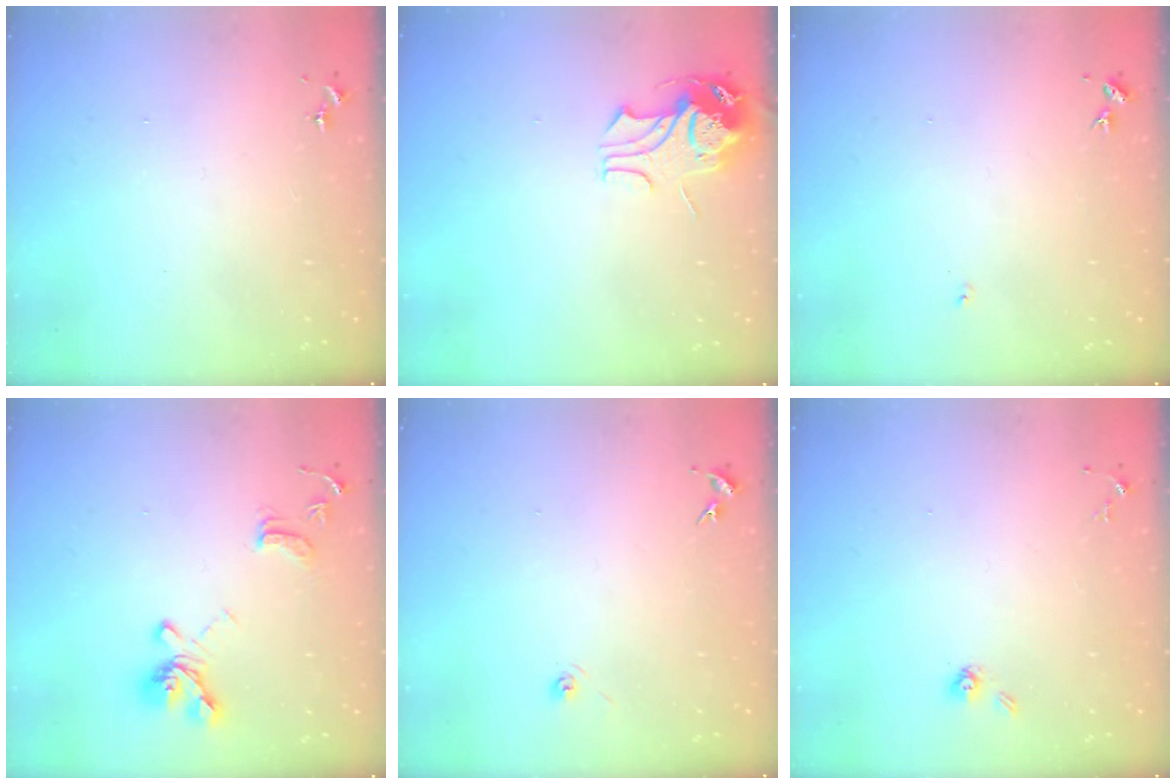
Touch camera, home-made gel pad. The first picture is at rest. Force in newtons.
{"total": 11.0, "press": 10.9, "slide": 1.1}
{"total": 3.3, "press": 3.3, "slide": 0.4}
{"total": 14.9, "press": 14.8, "slide": 1.5}
{"total": 3.2, "press": 2.7, "slide": 1.7}
{"total": 3.8, "press": 3.4, "slide": 1.7}